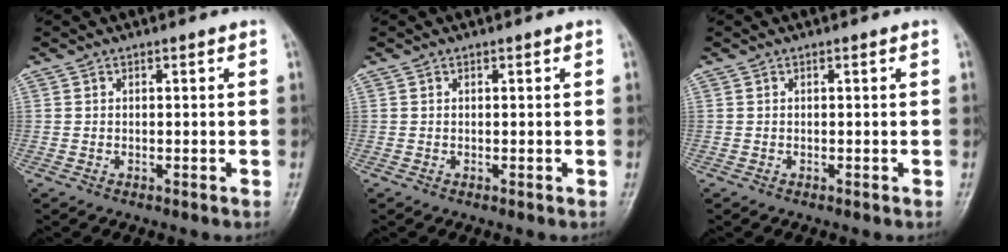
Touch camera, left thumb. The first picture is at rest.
{"total": 0.0}
{"total": 0.0}